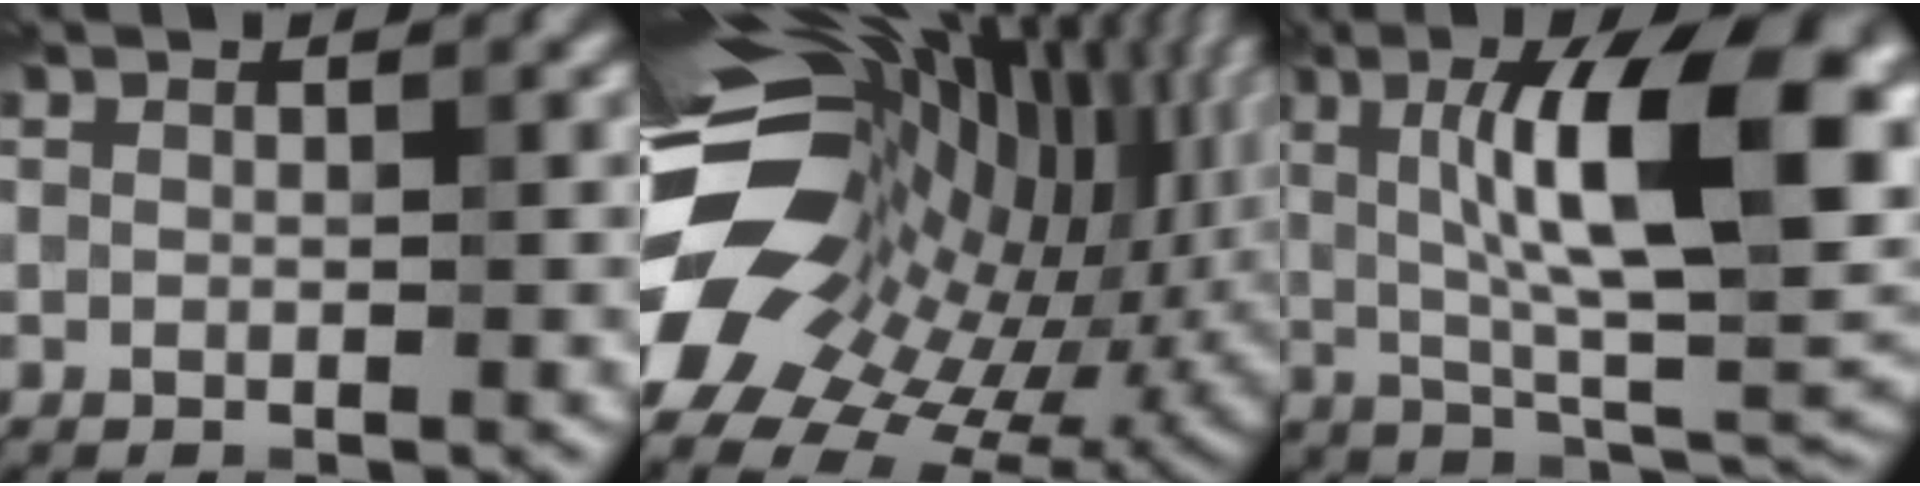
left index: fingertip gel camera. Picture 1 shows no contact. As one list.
[{"total": 18.5, "force": [-0.1, 11.8, 14.2], "torque": [-0.257, -0.027, 0.019]}, {"total": 13.8, "force": [3.0, 3.5, 13.0], "torque": [-0.184, 0.014, 0.039]}]